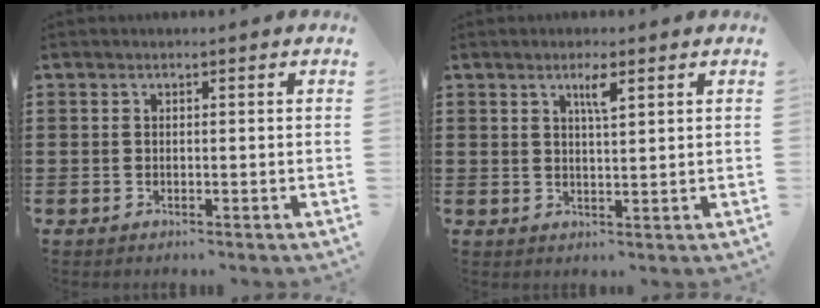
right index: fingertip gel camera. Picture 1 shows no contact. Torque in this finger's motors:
{"motor_torque": [0.47, 0.06, 0.26, 0.04]}